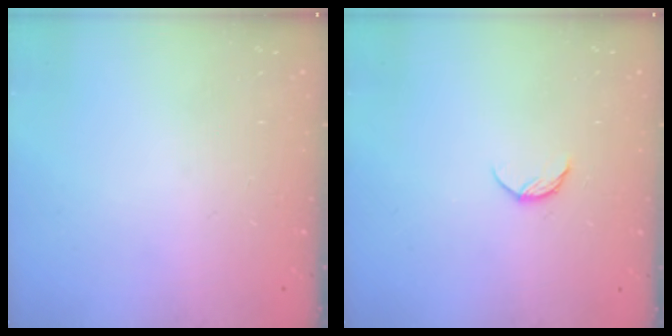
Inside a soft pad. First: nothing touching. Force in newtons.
{"total": 4.6, "press": 4.6, "slide": 0.5}